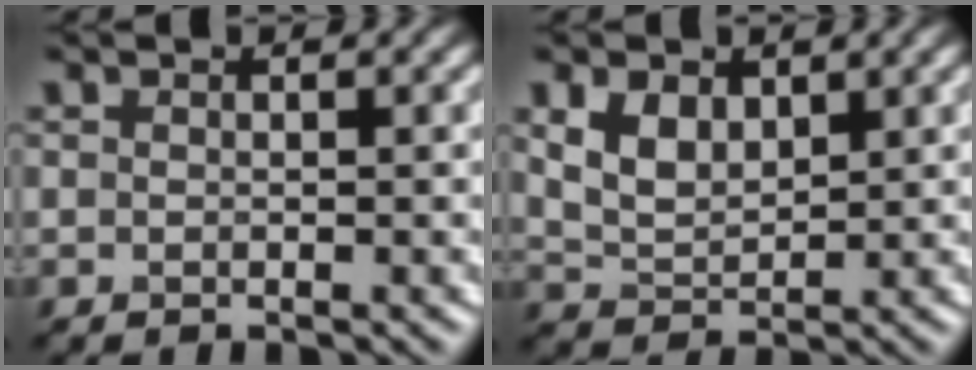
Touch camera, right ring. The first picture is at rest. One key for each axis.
{"total": 3.4, "fx": 1.5, "fy": 2.2, "fz": 2.1, "tx": -0.052, "ty": -0.003, "tz": 0.035}